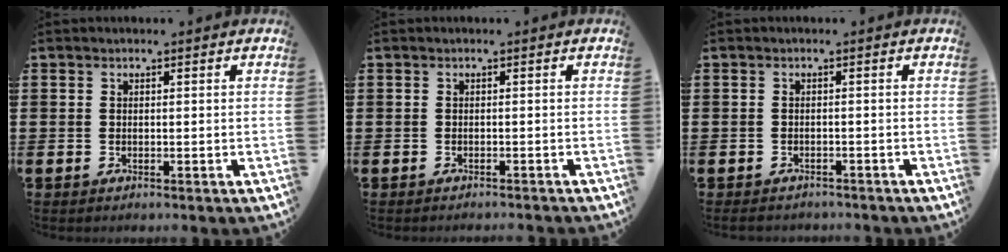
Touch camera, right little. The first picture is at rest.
{"total": 0.5, "force": [-0.5, -0.1, 0.0], "torque": [0.001, -0.001, -0.011]}
{"total": 1.0, "force": [-1.0, 0.2, 0.1], "torque": [-0.005, 0.001, -0.021]}